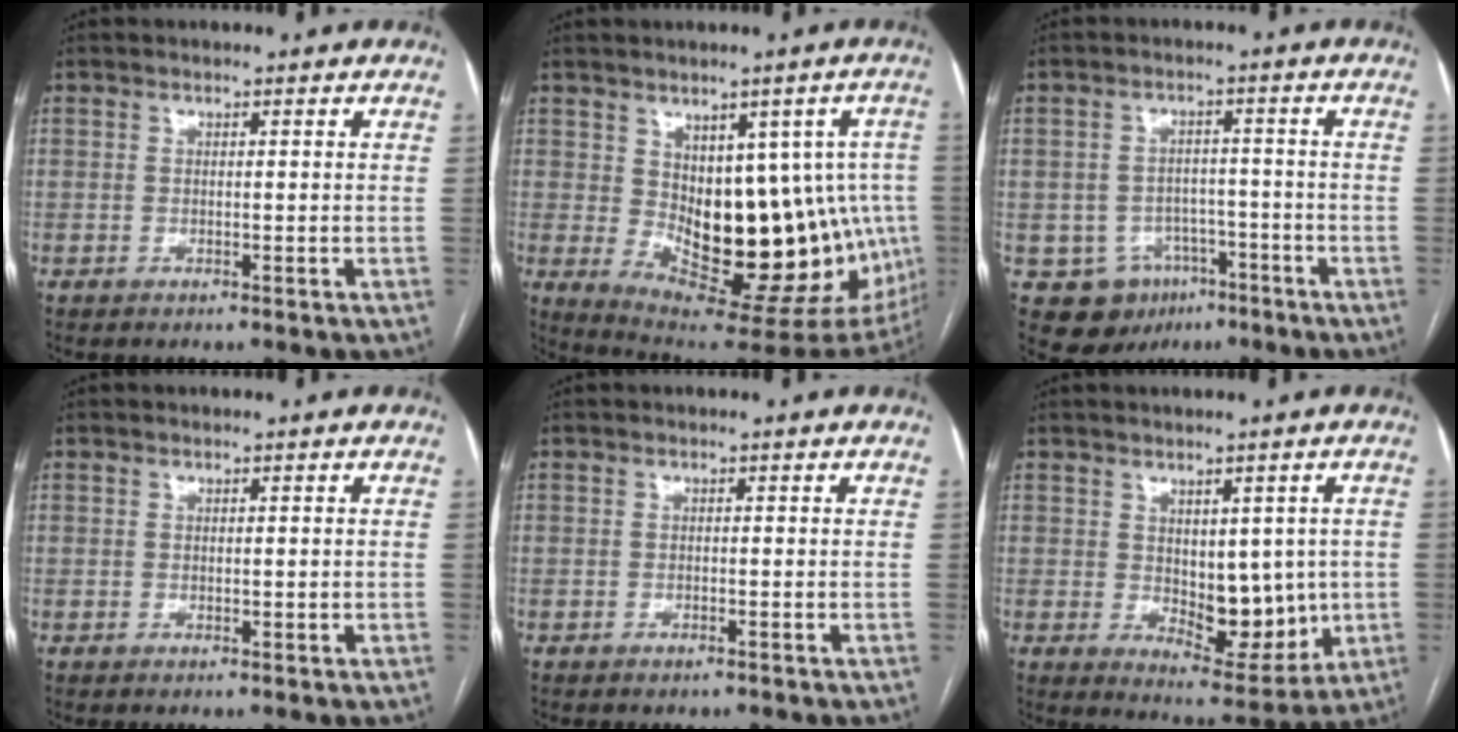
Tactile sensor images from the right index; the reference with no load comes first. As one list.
[{"total": 19.8, "force": [-0.8, 9.0, 17.6], "torque": [-0.174, 0.012, 0.020]}, {"total": 8.3, "force": [-3.9, 6.9, 2.2], "torque": [-0.033, 0.014, -0.046]}, {"total": 0.7, "force": [0.1, 0.4, 0.6], "torque": [-0.009, -0.002, 0.004]}, {"total": 0.5, "force": [-0.4, 0.2, 0.2], "torque": [-0.003, 0.001, -0.005]}, {"total": 9.6, "force": [-0.1, 5.0, 8.2], "torque": [-0.099, -0.007, 0.020]}]